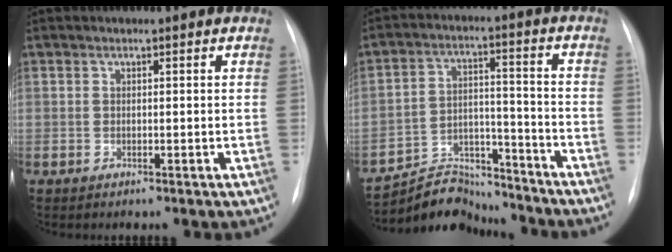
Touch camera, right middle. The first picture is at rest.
{"total": 10.5, "force": [-10.1, 2.6, -0.6], "torque": [0.010, 0.040, -0.172]}